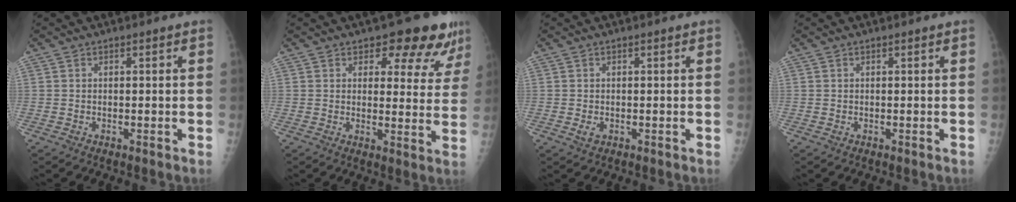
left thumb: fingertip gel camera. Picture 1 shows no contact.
{"total": 11.4, "force": [8.5, 5.2, 5.5], "torque": [-0.016, -0.046, 0.092]}
{"total": 1.4, "force": [-0.3, 1.0, 0.9], "torque": [-0.016, -0.003, -0.003]}
{"total": 0.0}